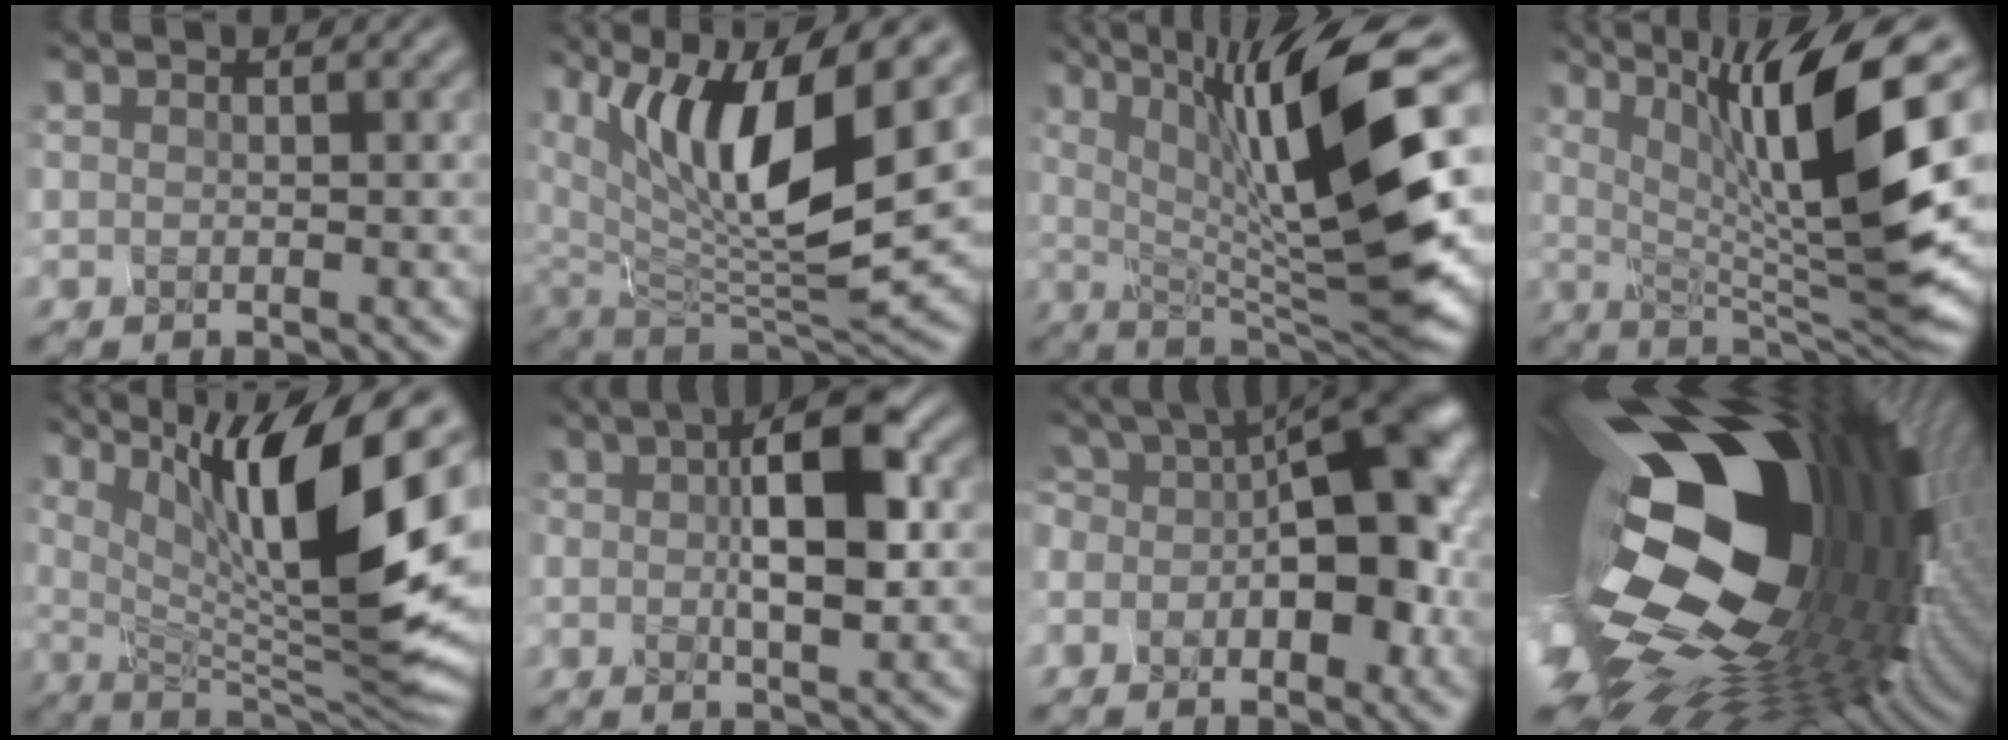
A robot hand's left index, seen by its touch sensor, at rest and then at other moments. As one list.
[{"total": 10.6, "force": [4.1, 3.5, 9.1], "torque": [-0.176, -0.011, 0.097]}, {"total": 13.6, "force": [2.9, 2.8, 12.9], "torque": [-0.213, 0.004, 0.070]}, {"total": 11.8, "force": [2.4, 2.0, 11.4], "torque": [-0.194, 0.003, 0.066]}, {"total": 12.7, "force": [3.6, 2.8, 11.8], "torque": [-0.196, -0.001, 0.085]}, {"total": 5.2, "force": [-0.2, 1.9, 4.9], "torque": [-0.102, 0.004, 0.013]}, {"total": 10.8, "force": [-2.2, 5.3, 9.2], "torque": [-0.131, 0.017, -0.024]}, {"total": 20.9, "force": [3.0, 12.1, 16.8], "torque": [-0.314, -0.047, 0.063]}]